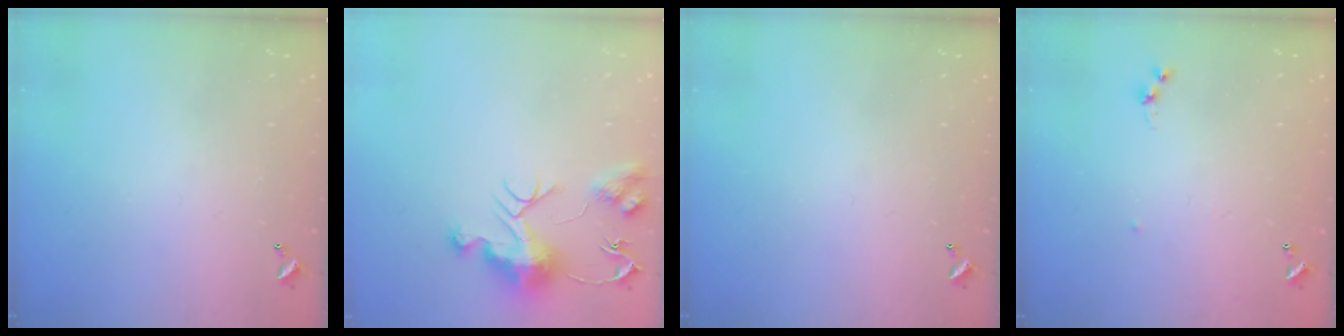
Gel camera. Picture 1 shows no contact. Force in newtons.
{"total": 10.9, "press": 10.9, "slide": 0.9}
{"total": 0.0}
{"total": 6.0, "press": 6.0, "slide": 0.7}